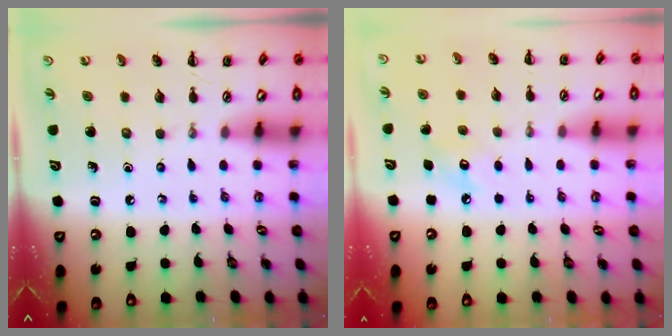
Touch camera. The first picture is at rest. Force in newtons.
{"total": 5.6, "press": 5.4, "slide": 1.4}